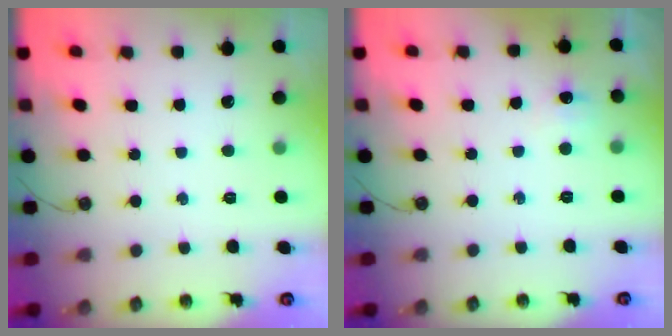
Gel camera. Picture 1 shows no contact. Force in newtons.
{"total": 5.1, "press": 5.1, "slide": 0.7}